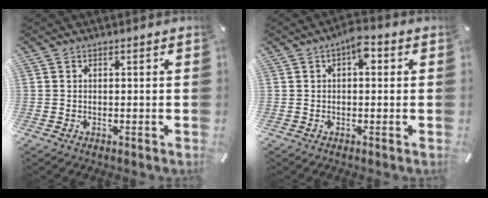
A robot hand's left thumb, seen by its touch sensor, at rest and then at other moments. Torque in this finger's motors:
{"motor_torque": [0.51, 0.41, 0.55, -0.32, 0.20]}